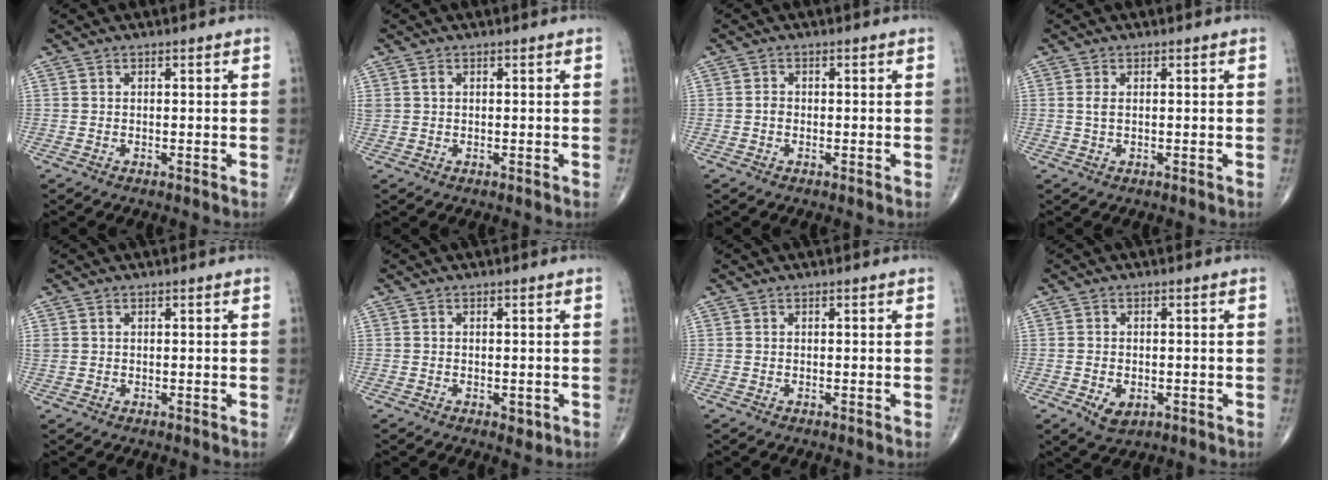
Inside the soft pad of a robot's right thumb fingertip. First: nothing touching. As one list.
[{"total": 1.4, "force": [0.4, 1.0, 0.9], "torque": [-0.025, 0.007, 0.014]}, {"total": 1.0, "force": [-0.3, 0.8, 0.6], "torque": [-0.005, 0.003, -0.008]}, {"total": 1.3, "force": [0.2, 0.6, 1.1], "torque": [-0.029, 0.002, 0.008]}, {"total": 1.2, "force": [0.4, 0.9, 0.6], "torque": [-0.014, 0.007, 0.011]}, {"total": 1.8, "force": [-0.6, 1.2, 1.3], "torque": [-0.010, -0.002, -0.005]}, {"total": 0.0}, {"total": 4.0, "force": [-1.4, 2.6, 2.7], "torque": [-0.042, 0.001, -0.014]}]